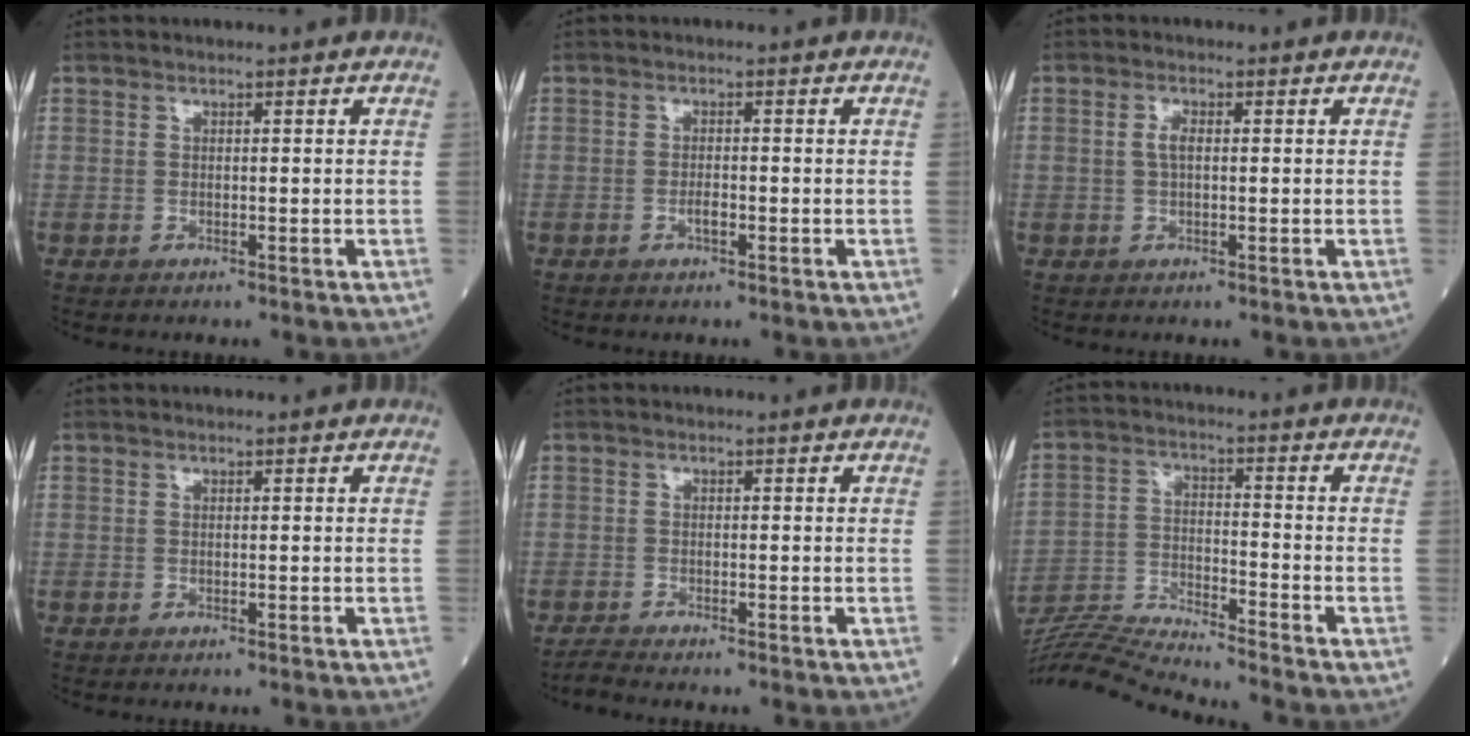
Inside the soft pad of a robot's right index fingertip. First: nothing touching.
{"total": 1.3, "force": [-0.6, 0.3, 1.1], "torque": [-0.022, 0.001, -0.011]}
{"total": 1.8, "force": [0.1, 0.7, 1.7], "torque": [-0.036, 0.003, 0.003]}
{"total": 0.0}
{"total": 1.3, "force": [-1.3, -0.4, 0.1], "torque": [-0.014, -0.010, -0.028]}
{"total": 11.0, "force": [-10.6, -2.5, 1.7], "torque": [-0.036, -0.003, -0.200]}